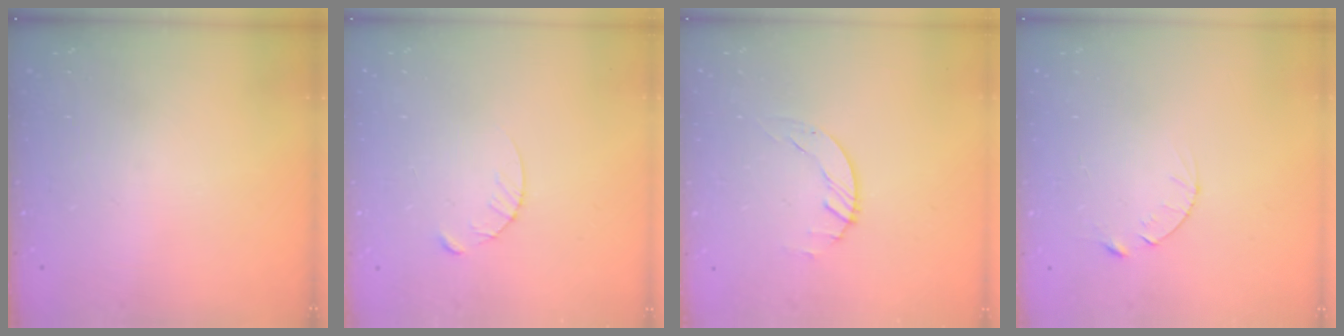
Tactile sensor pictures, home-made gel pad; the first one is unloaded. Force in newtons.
{"total": 3.4, "press": 3.4, "slide": 0.4}
{"total": 1.7, "press": 1.7, "slide": 0.1}
{"total": 4.1, "press": 4.0, "slide": 0.4}